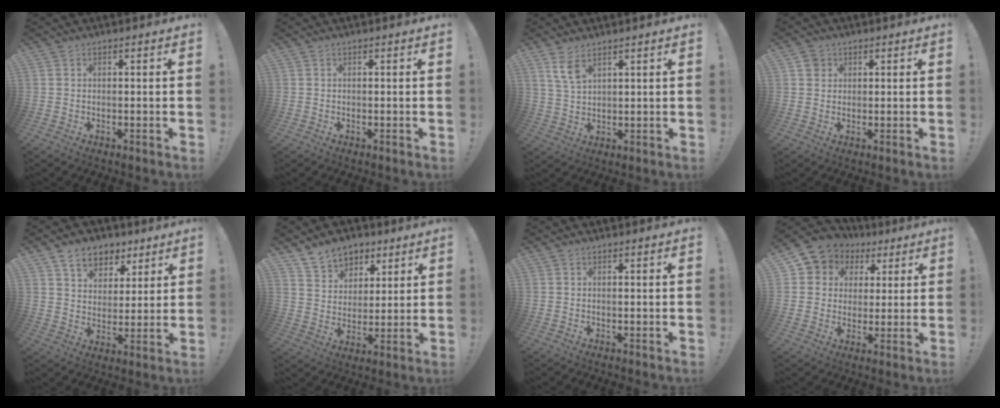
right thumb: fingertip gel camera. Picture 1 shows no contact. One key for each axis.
{"total": 0.0}
{"total": 6.2, "fx": 3.8, "fy": 3.1, "fz": 3.8, "tx": -0.057, "ty": -0.021, "tz": 0.070}
{"total": 3.9, "fx": 1.7, "fy": 3.4, "fz": 0.9, "tx": -0.014, "ty": 0.000, "tz": 0.032}
{"total": 10.0, "fx": 6.3, "fy": 7.0, "fz": 3.3, "tx": -0.045, "ty": -0.037, "tz": 0.121}
{"total": 10.5, "fx": 7.1, "fy": 7.3, "fz": 2.2, "tx": -0.037, "ty": -0.047, "tz": 0.142}
{"total": 0.0}
{"total": 6.9, "fx": 2.2, "fy": 6.4, "fz": 1.6, "tx": -0.023, "ty": -0.017, "tz": 0.046}